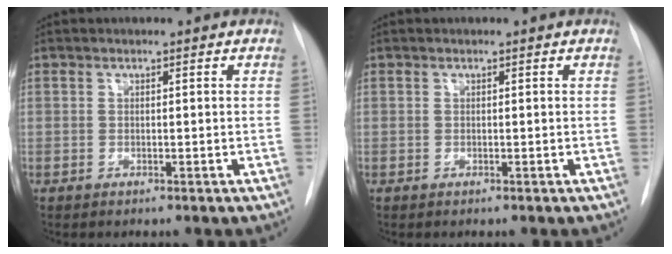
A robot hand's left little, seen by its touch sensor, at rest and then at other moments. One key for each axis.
{"total": 0.0}